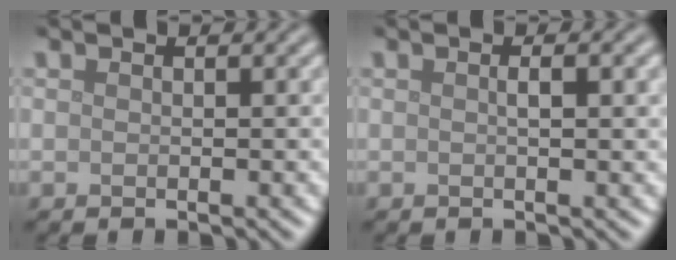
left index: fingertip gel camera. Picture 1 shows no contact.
{"total": 1.9, "force": [0.3, 0.5, 1.8], "torque": [-0.024, 0.004, 0.002]}